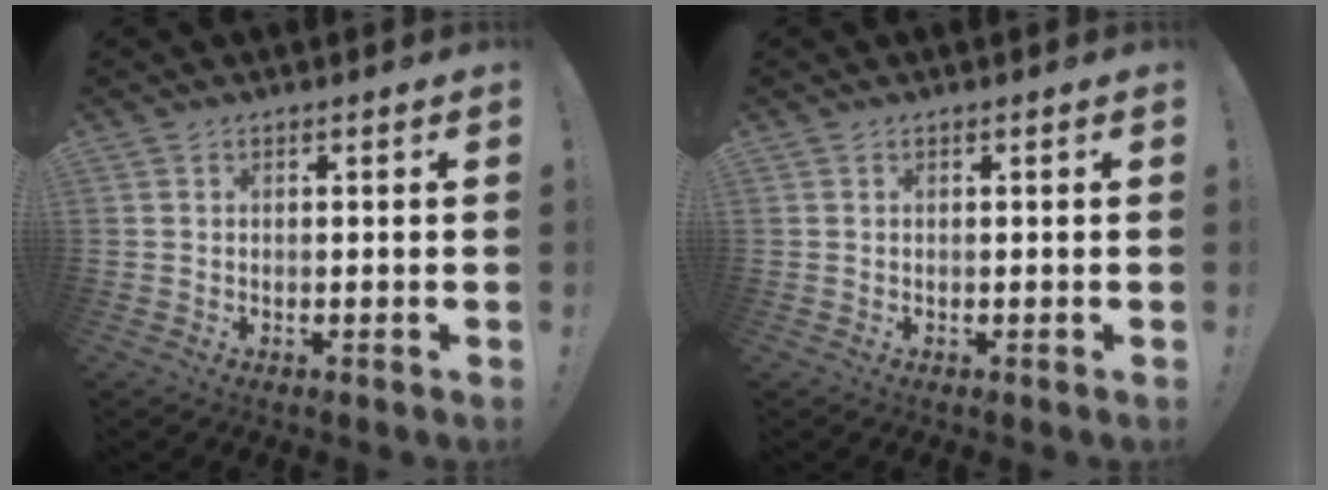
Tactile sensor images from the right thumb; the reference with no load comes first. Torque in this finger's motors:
{"motor_torque": [0.09, -0.07, -0.02, -0.02, 0.00]}